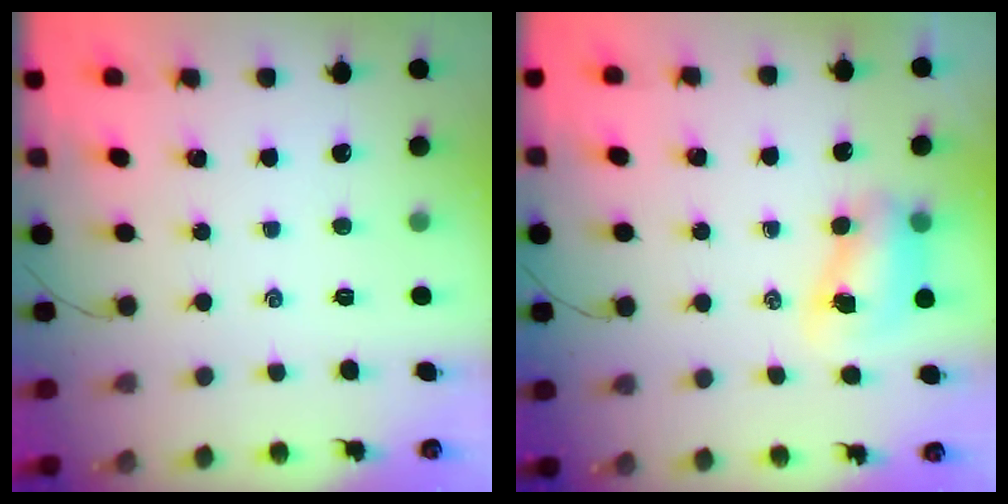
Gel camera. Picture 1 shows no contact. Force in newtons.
{"total": 7.6, "press": 7.5, "slide": 1.0}